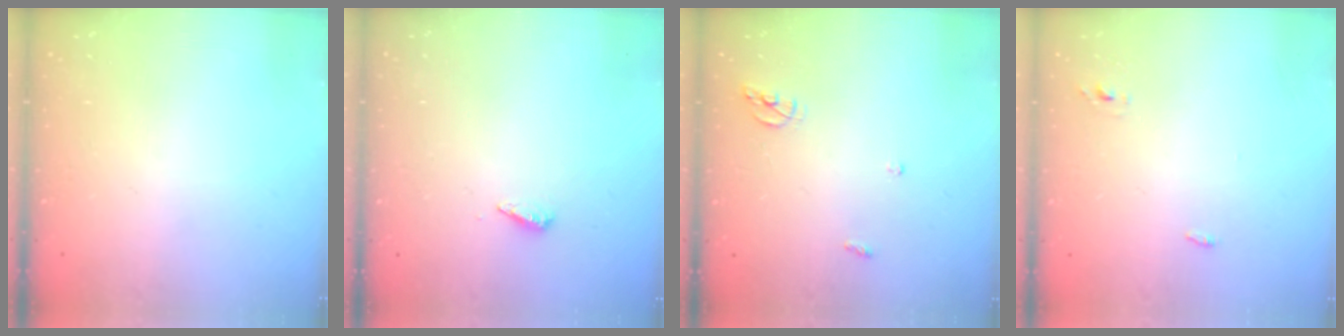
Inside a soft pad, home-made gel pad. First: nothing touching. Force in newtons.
{"total": 2.9, "press": 2.9, "slide": 0.3}
{"total": 5.6, "press": 5.6, "slide": 0.4}
{"total": 2.7, "press": 2.6, "slide": 0.8}